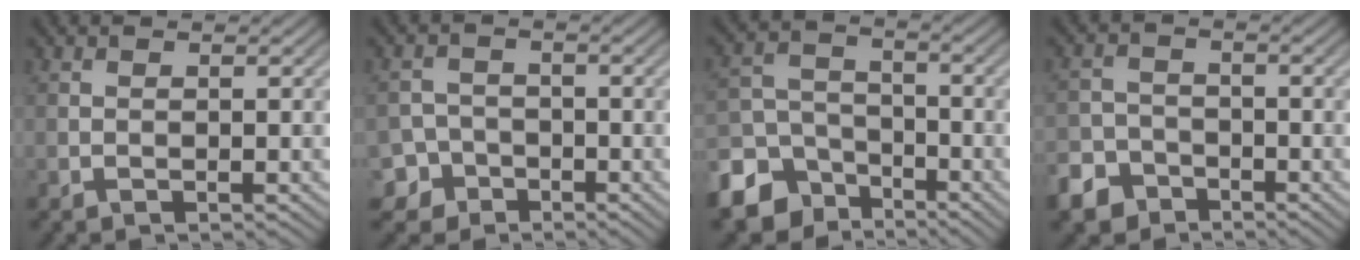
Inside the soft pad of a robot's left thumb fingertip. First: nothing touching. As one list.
[{"total": 4.5, "force": [-2.5, 3.7, 0.7], "torque": [0.005, -0.001, -0.060]}, {"total": 9.7, "force": [-6.2, 6.6, 3.4], "torque": [-0.084, -0.019, -0.122]}, {"total": 5.2, "force": [-3.7, 3.4, 1.4], "torque": [-0.027, -0.005, -0.077]}]